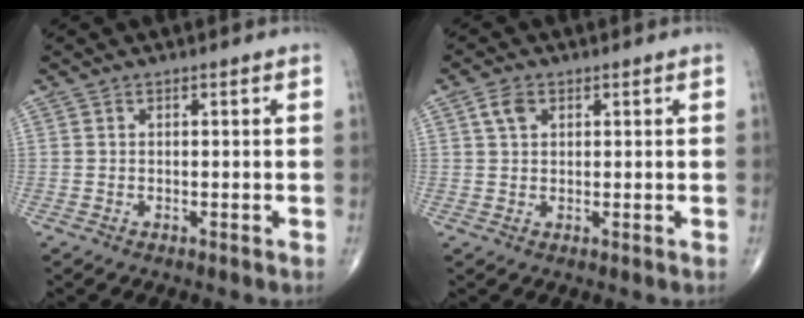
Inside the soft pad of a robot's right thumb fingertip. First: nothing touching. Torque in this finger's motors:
{"motor_torque": [0.11, 0.11, 0.09, 0.01, 0.01]}